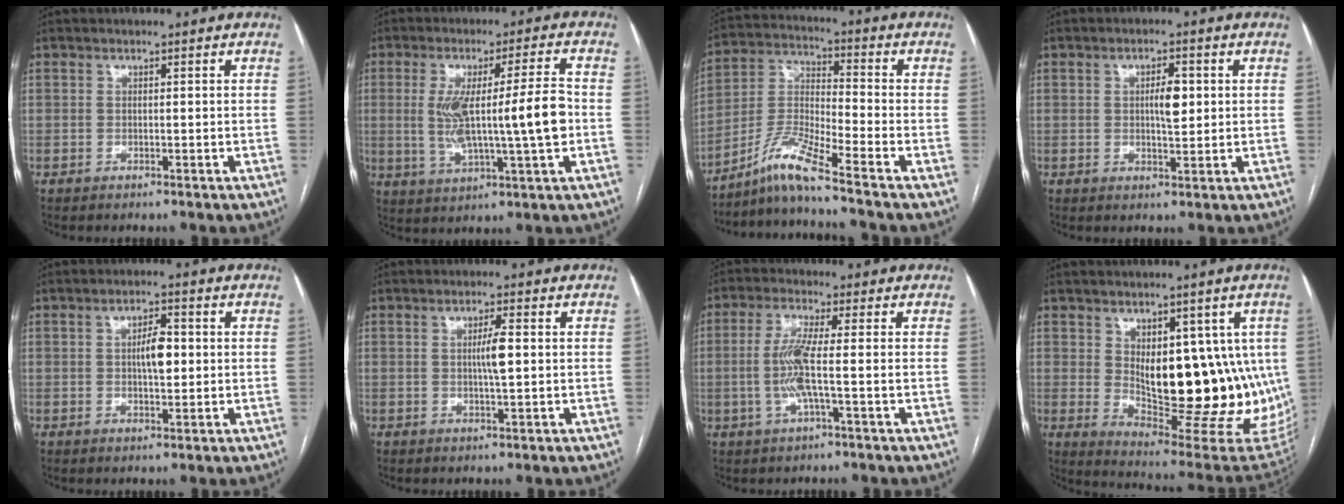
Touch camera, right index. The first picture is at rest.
{"total": 12.2, "force": [-0.4, 0.8, 12.2], "torque": [-0.218, 0.010, 0.000]}
{"total": 8.3, "force": [-6.7, -1.5, 4.5], "torque": [-0.104, -0.009, -0.132]}
{"total": 3.9, "force": [0.6, 1.2, 3.7], "torque": [-0.061, 0.002, 0.011]}
{"total": 4.6, "force": [0.4, 1.6, 4.3], "torque": [-0.075, 0.006, 0.008]}
{"total": 3.6, "force": [0.3, 0.2, 3.6], "torque": [-0.065, -0.002, 0.005]}
{"total": 6.3, "force": [-0.9, 0.1, 6.3], "torque": [-0.133, -0.001, -0.021]}
{"total": 19.7, "force": [1.1, 7.8, 18.0], "torque": [-0.205, -0.009, 0.045]}